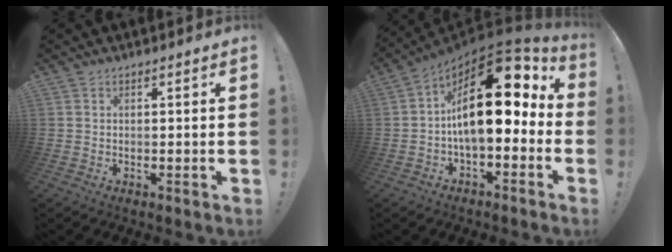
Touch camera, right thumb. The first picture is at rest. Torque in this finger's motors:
{"motor_torque": [1.90, 3.12, 2.32, -0.45, 0.72]}